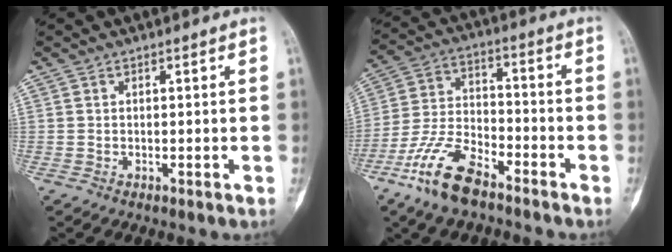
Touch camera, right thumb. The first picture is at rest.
{"total": 12.5, "force": [-8.5, 5.0, 7.7], "torque": [-0.163, 0.043, -0.172]}